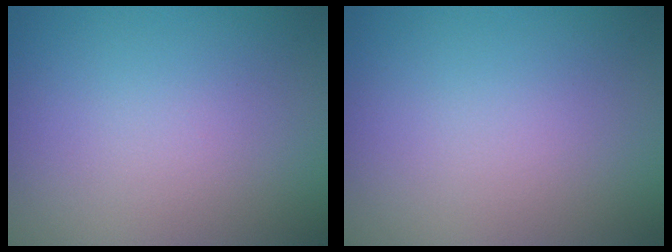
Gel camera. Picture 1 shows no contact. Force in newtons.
{"total": 0.0}